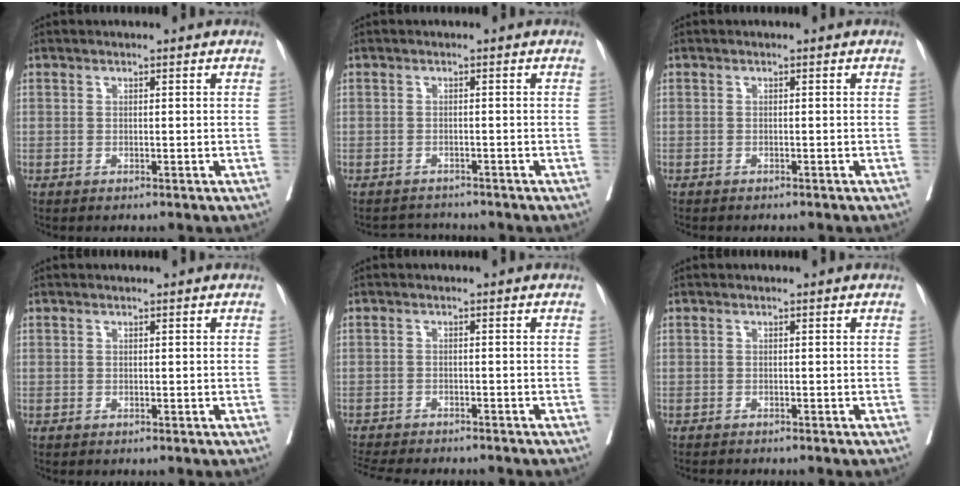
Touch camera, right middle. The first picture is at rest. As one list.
[{"total": 2.2, "force": [-2.0, 0.1, -0.8], "torque": [0.012, -0.012, -0.031]}, {"total": 2.5, "force": [-2.3, 0.4, 0.9], "torque": [-0.016, -0.006, -0.026]}, {"total": 0.0}, {"total": 12.0, "force": [-10.8, 2.3, 4.7], "torque": [-0.085, -0.016, -0.145]}, {"total": 2.0, "force": [-1.9, -0.1, 0.6], "torque": [-0.010, -0.005, -0.024]}]